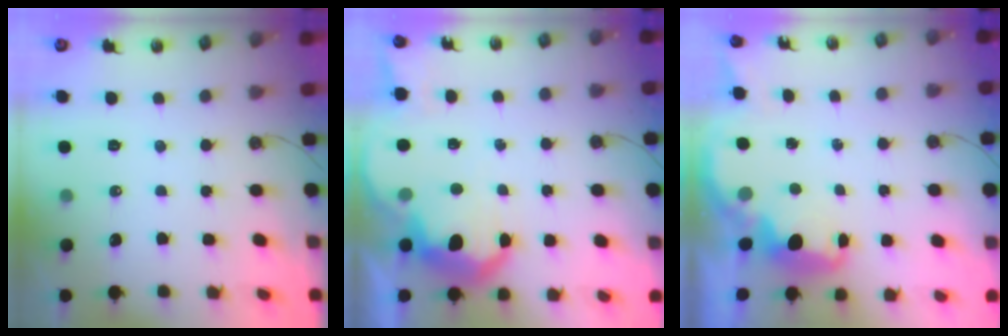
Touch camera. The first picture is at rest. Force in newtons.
{"total": 11.3, "press": 11.3, "slide": 0.9}
{"total": 2.9, "press": 2.9, "slide": 0.5}